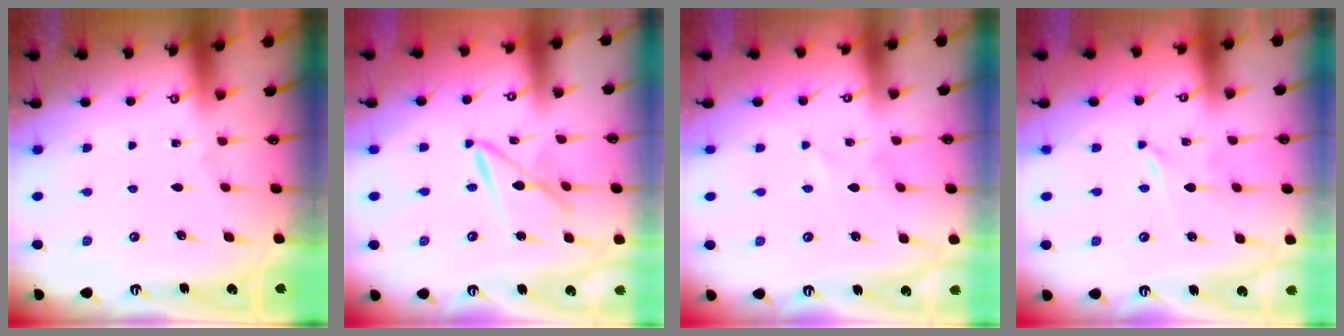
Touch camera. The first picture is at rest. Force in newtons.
{"total": 7.6, "press": 7.6, "slide": 0.6}
{"total": 0.0}
{"total": 0.0}